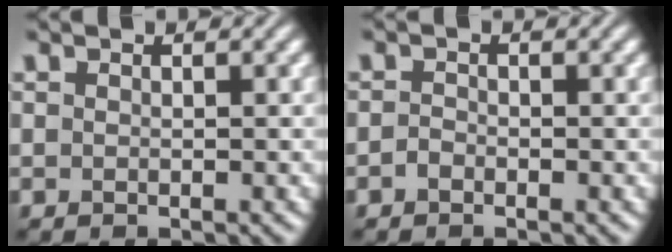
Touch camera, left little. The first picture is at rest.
{"total": 0.7, "force": [-0.5, 0.4, 0.3], "torque": [-0.007, 0.000, -0.012]}